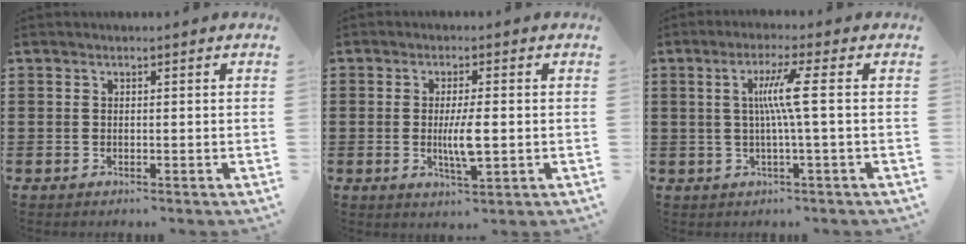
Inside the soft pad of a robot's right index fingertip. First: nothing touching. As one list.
[{"total": 5.0, "force": [-0.4, 1.0, 4.9], "torque": [-0.100, -0.007, -0.013]}, {"total": 6.1, "force": [0.5, -0.6, 6.1], "torque": [-0.116, -0.003, 0.000]}]